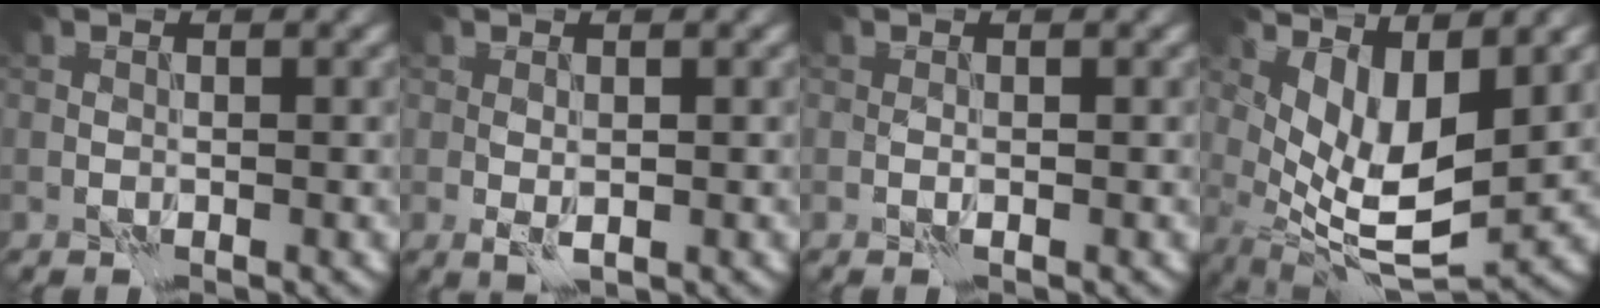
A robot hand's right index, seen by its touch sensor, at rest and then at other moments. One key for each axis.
{"total": 1.4, "fx": -0.2, "fy": 0.7, "fz": 1.2, "tx": -0.026, "ty": -0.005, "tz": 0.002}
{"total": 0.5, "fx": -0.1, "fy": 0.1, "fz": 0.5, "tx": -0.013, "ty": -0.001, "tz": -0.002}
{"total": 7.2, "fx": 1.9, "fy": 3.1, "fz": 6.2, "tx": -0.126, "ty": -0.017, "tz": 0.040}